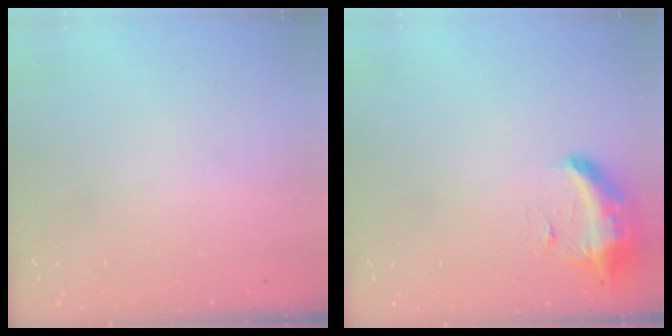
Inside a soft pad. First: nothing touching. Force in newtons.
{"total": 15.9, "press": 11.4, "slide": 11.1}